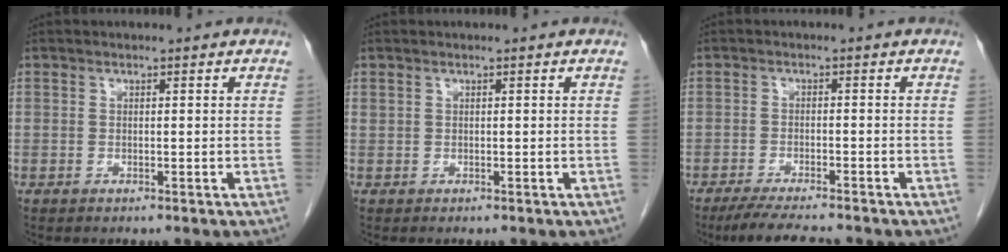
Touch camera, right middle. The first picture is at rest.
{"total": 0.0}
{"total": 7.2, "force": [-6.3, 0.6, 3.4], "torque": [-0.055, -0.019, -0.103]}